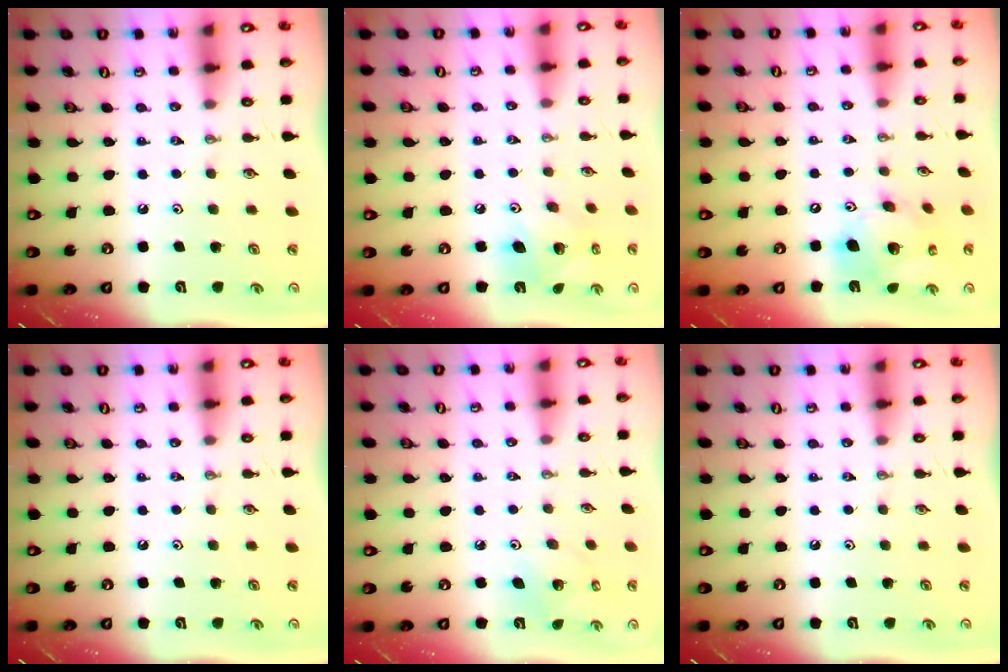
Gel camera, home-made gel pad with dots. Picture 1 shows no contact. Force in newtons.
{"total": 10.5, "press": 10.5, "slide": 1.0}
{"total": 15.6, "press": 15.3, "slide": 2.8}
{"total": 0.0}
{"total": 4.8, "press": 4.8, "slide": 0.2}
{"total": 0.0}